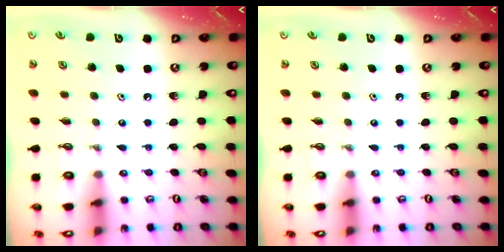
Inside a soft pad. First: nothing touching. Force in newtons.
{"total": 0.0}